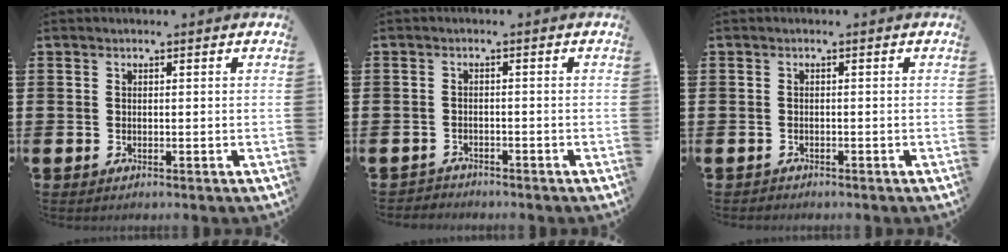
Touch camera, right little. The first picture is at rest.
{"total": 1.2, "force": [-1.2, 0.3, -0.2], "torque": [0.000, 0.004, -0.027]}
{"total": 0.5, "force": [-0.5, 0.2, -0.1], "torque": [0.001, 0.001, -0.012]}